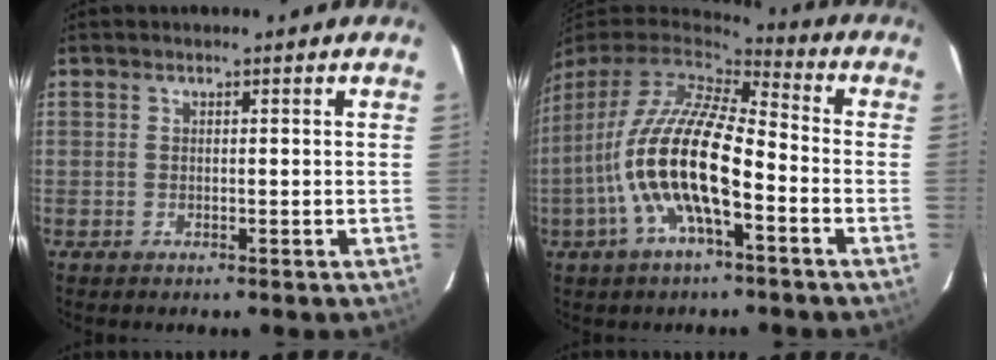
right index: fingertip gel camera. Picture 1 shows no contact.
{"total": 16.8, "force": [-5.7, 4.9, 15.0], "torque": [-0.288, -0.019, -0.110]}